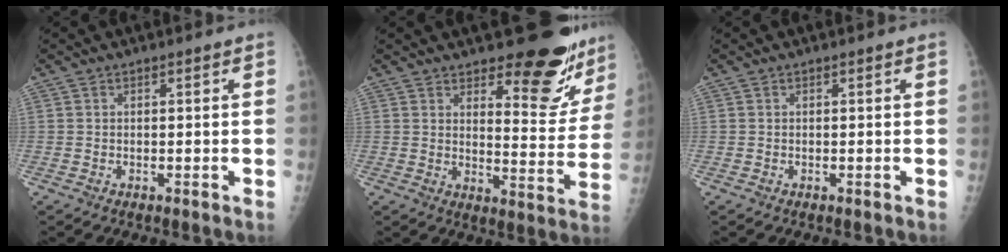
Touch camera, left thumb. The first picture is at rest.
{"total": 15.1, "force": [11.2, 5.3, 8.7], "torque": [-0.063, -0.102, 0.145]}
{"total": 0.0}